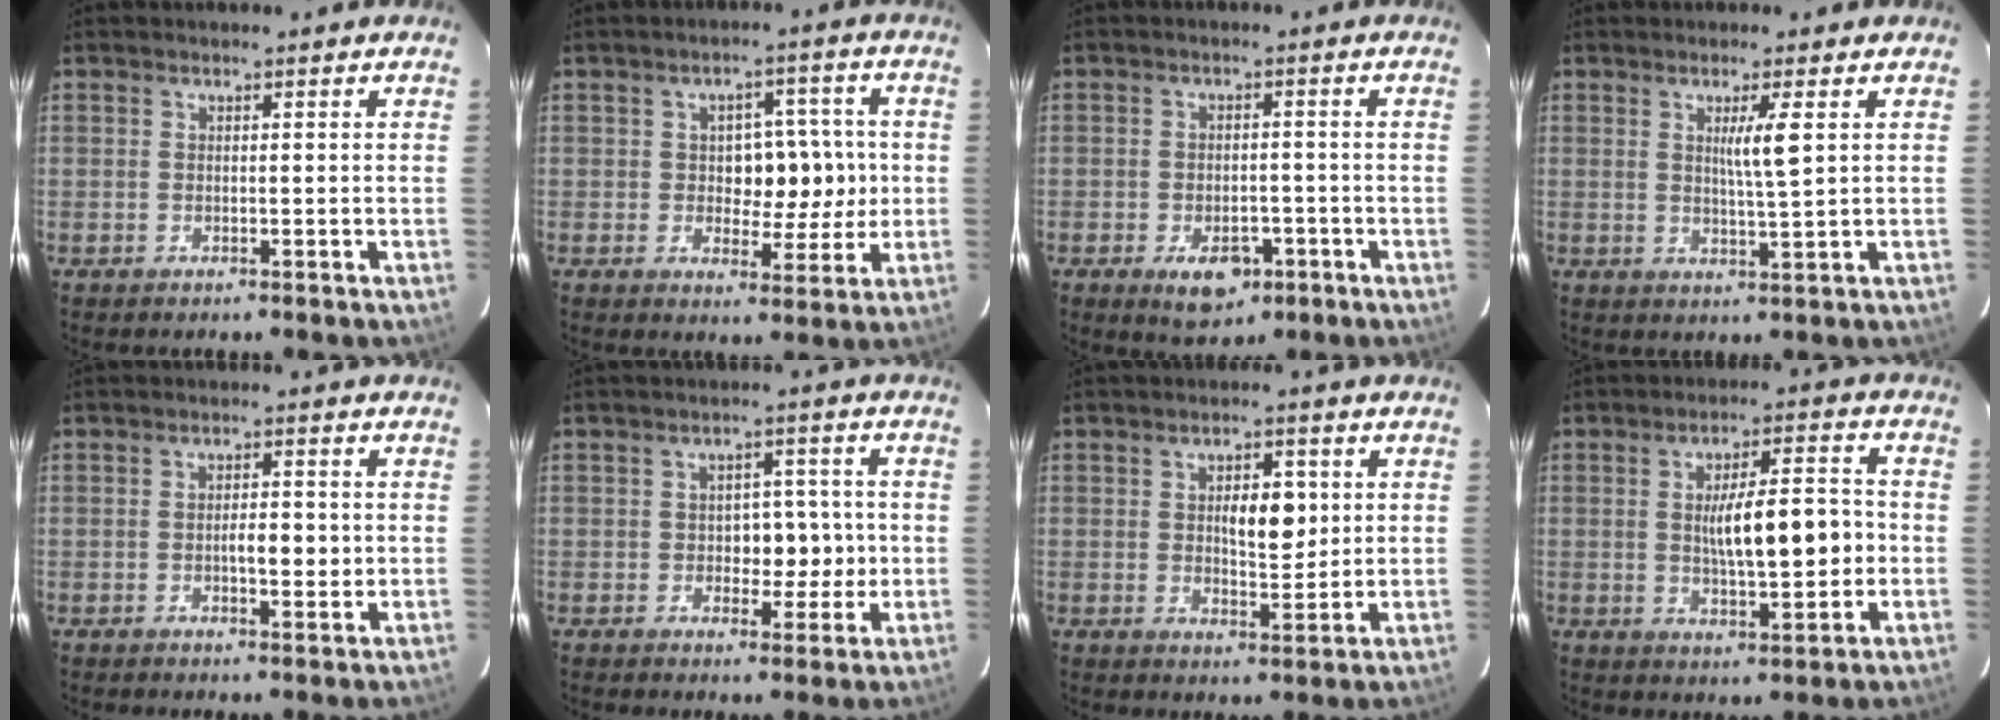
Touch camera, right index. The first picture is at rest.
{"total": 7.8, "force": [0.1, 4.6, 6.3], "torque": [-0.079, 0.023, 0.010]}
{"total": 6.1, "force": [-3.1, 3.4, 4.0], "torque": [-0.059, 0.000, -0.039]}
{"total": 4.2, "force": [1.2, -0.5, 4.0], "torque": [-0.071, -0.008, 0.022]}
{"total": 3.8, "force": [-0.4, 1.2, 3.5], "torque": [-0.055, 0.001, -0.004]}
{"total": 5.7, "force": [-0.5, 3.5, 4.5], "torque": [-0.051, 0.015, -0.003]}
{"total": 6.1, "force": [1.2, 2.5, 5.4], "torque": [-0.080, 0.001, 0.023]}
{"total": 10.6, "force": [-0.3, 2.5, 10.3], "torque": [-0.168, 0.013, -0.002]}